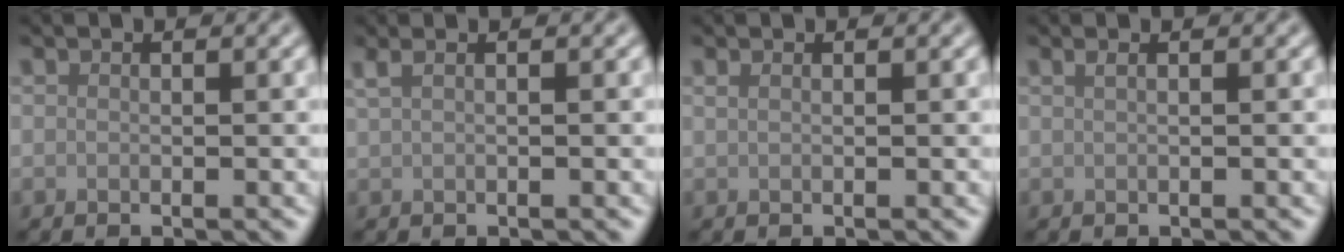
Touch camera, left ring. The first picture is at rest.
{"total": 1.7, "force": [0.9, 0.7, 1.2], "torque": [-0.023, -0.002, 0.011]}
{"total": 0.6, "force": [0.4, 0.3, 0.4], "torque": [-0.007, 0.002, 0.005]}
{"total": 1.2, "force": [0.6, 0.6, 0.9], "torque": [-0.009, -0.002, 0.000]}